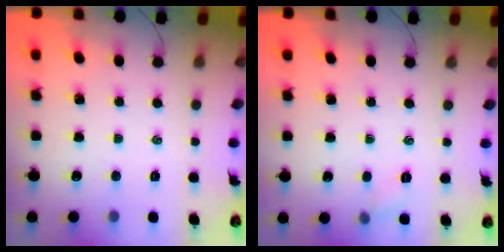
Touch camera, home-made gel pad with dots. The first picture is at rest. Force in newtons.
{"total": 4.8, "press": 4.6, "slide": 1.4}